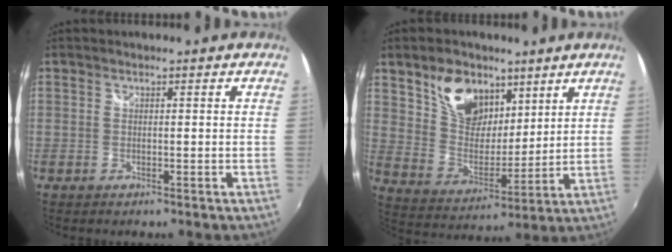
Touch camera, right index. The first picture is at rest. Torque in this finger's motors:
{"motor_torque": [1.09, 1.05, 0.44, 0.09]}